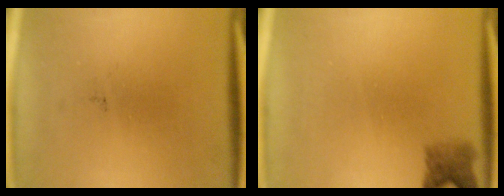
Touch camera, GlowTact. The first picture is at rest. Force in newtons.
{"total": 2.7}